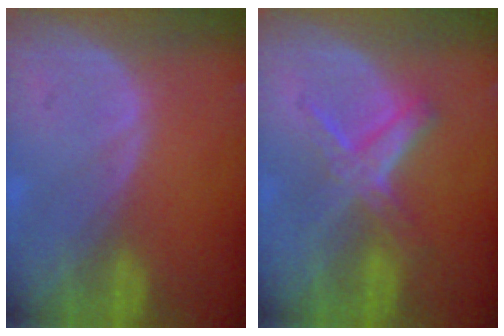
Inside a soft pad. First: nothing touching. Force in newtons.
{"total": 5.8, "press": 5.4, "slide": 1.9}